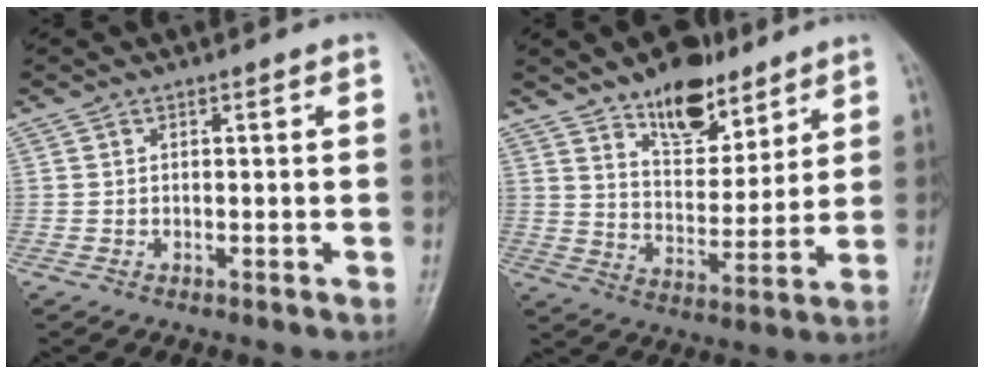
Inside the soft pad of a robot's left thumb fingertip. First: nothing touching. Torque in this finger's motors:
{"motor_torque": [-0.21, 0.16, -0.21, -0.36, 0.08]}